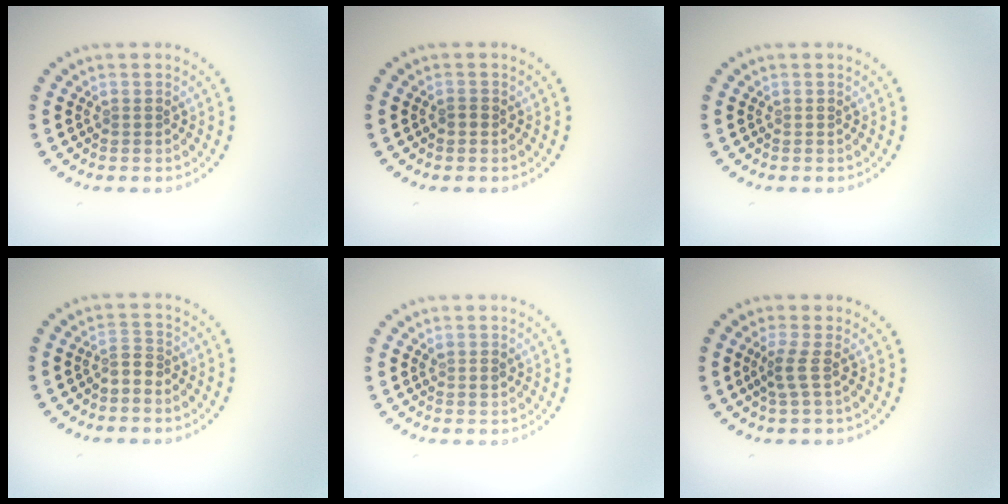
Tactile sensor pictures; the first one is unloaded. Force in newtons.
{"total": 0.8, "press": 0.8, "slide": 0.2}
{"total": 0.0}
{"total": 1.6, "press": 1.3, "slide": 1.0}
{"total": 0.8, "press": 0.8, "slide": 0.2}
{"total": 1.7, "press": 1.2, "slide": 1.3}